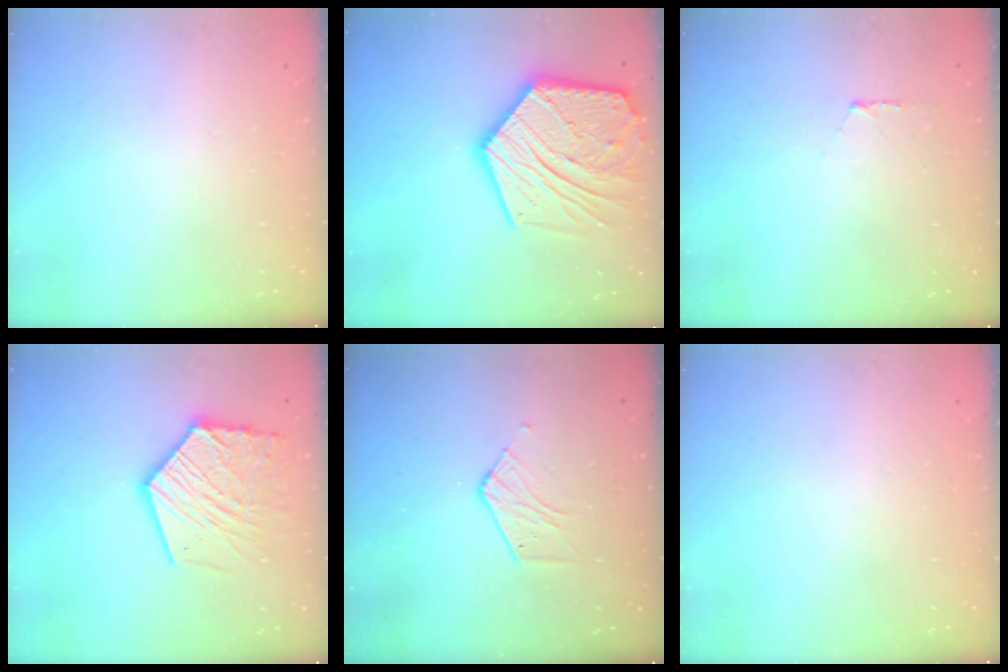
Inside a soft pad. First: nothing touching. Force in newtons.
{"total": 25.6, "press": 25.5, "slide": 2.3}
{"total": 3.6, "press": 3.5, "slide": 0.4}
{"total": 17.9, "press": 17.8, "slide": 1.7}
{"total": 5.9, "press": 5.9, "slide": 0.6}
{"total": 0.0}